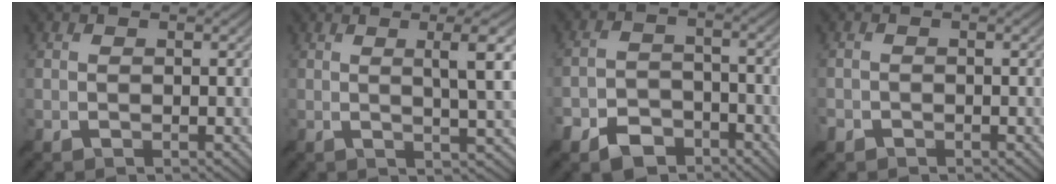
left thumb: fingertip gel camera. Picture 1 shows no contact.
{"total": 6.5, "force": [1.5, 0.5, 6.3], "torque": [-0.106, 0.015, 0.027]}
{"total": 5.9, "force": [-4.4, 3.1, 2.4], "torque": [-0.043, -0.003, -0.090]}
{"total": 1.2, "force": [-0.9, 0.8, 0.0], "torque": [0.003, -0.001, -0.022]}